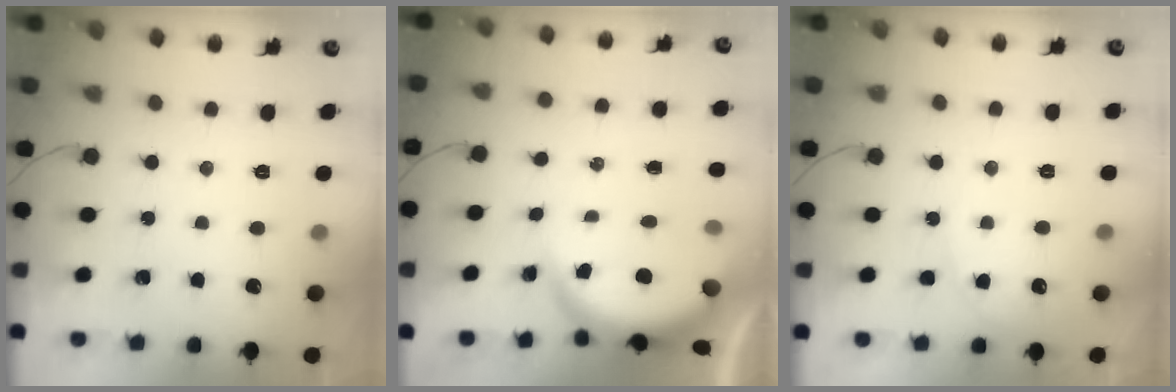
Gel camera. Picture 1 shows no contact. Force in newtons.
{"total": 3.9, "press": 3.9, "slide": 0.2}
{"total": 5.5, "press": 5.5, "slide": 0.5}